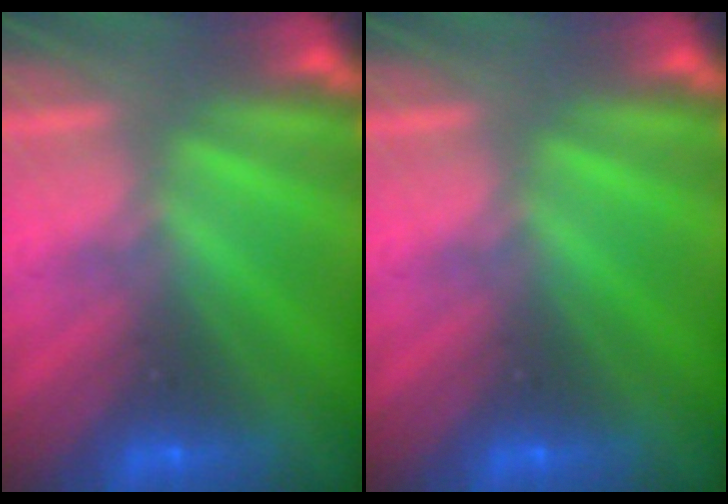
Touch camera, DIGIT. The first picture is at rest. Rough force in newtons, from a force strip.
{"total": 0.0}